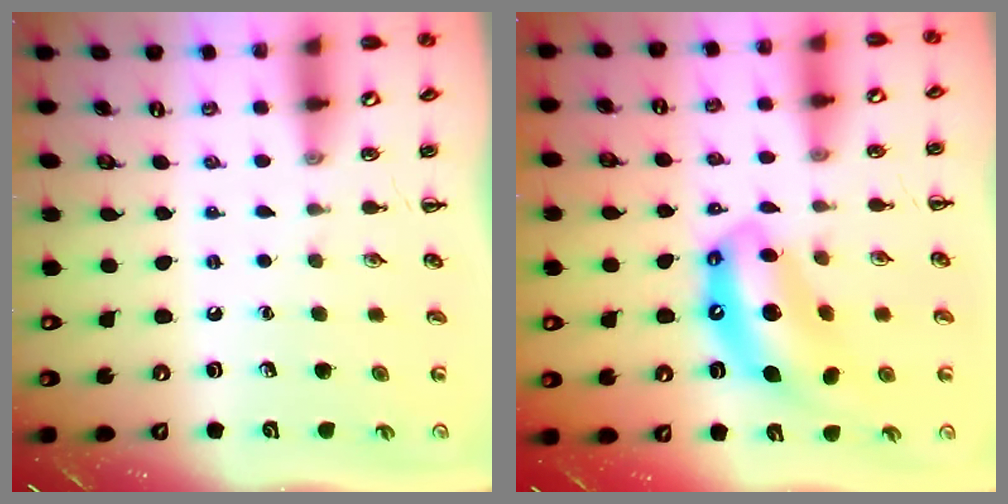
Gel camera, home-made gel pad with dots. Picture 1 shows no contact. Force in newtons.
{"total": 12.4, "press": 11.9, "slide": 3.5}